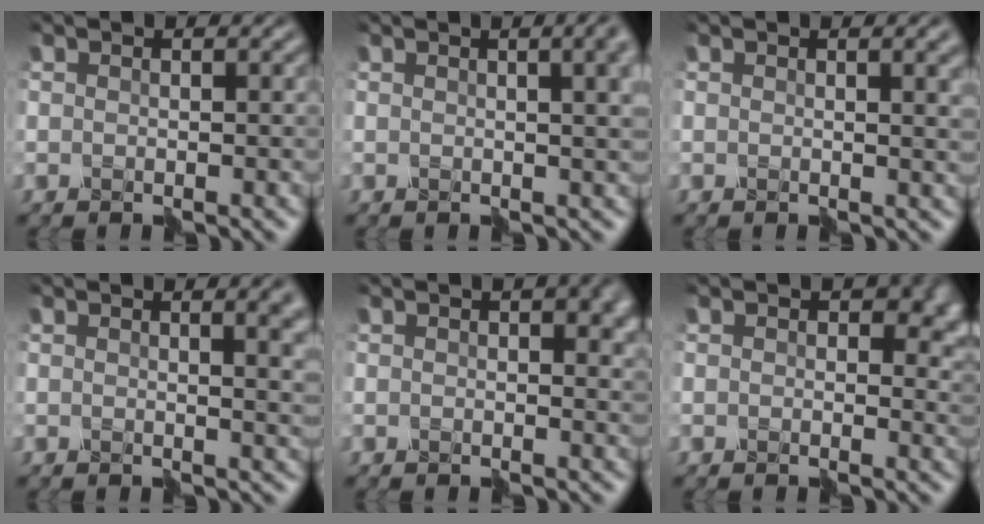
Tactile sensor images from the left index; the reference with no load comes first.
{"total": 9.7, "force": [2.8, 5.2, 7.7], "torque": [-0.050, 0.034, 0.021]}
{"total": 3.8, "force": [1.6, 1.5, 3.1], "torque": [-0.018, 0.005, 0.022]}
{"total": 6.2, "force": [2.2, 3.0, 5.0], "torque": [-0.017, 0.009, 0.029]}
{"total": 4.8, "force": [1.3, 2.6, 3.8], "torque": [-0.026, 0.010, 0.016]}
{"total": 5.8, "force": [1.2, 4.0, 4.0], "torque": [-0.033, 0.002, 0.016]}